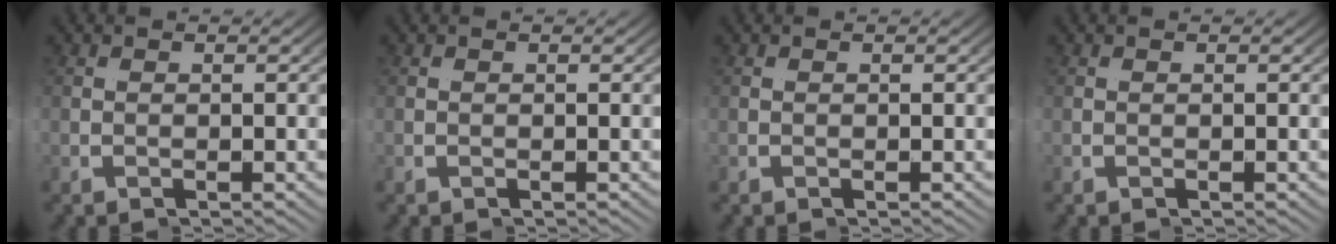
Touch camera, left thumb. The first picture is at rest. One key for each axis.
{"total": 0.0}
{"total": 0.0}
{"total": 0.0}